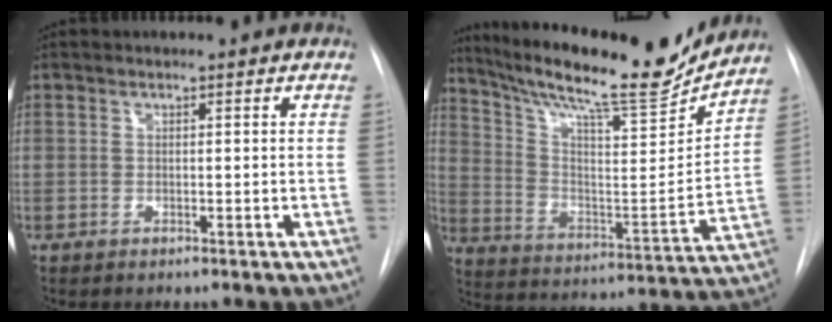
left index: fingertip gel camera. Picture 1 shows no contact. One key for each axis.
{"total": 22.0, "fx": 19.7, "fy": 2.2, "fz": 9.7, "tx": -0.172, "ty": -0.040, "tz": 0.301}